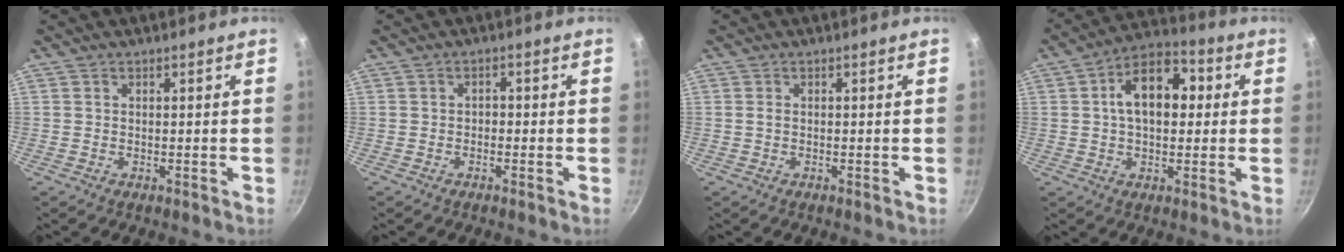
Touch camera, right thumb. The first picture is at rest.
{"total": 1.2, "force": [-0.5, 0.9, 0.6], "torque": [0.002, 0.008, -0.013]}
{"total": 0.6, "force": [-0.1, 0.4, 0.5], "torque": [-0.011, 0.000, -0.002]}
{"total": 12.7, "force": [1.9, 7.7, 9.9], "torque": [-0.138, 0.024, 0.020]}